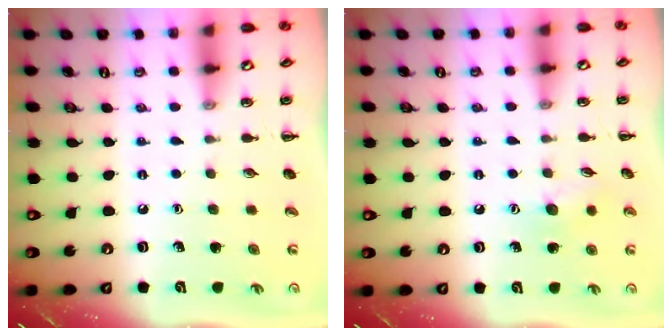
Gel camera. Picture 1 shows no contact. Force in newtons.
{"total": 6.8, "press": 6.7, "slide": 1.1}